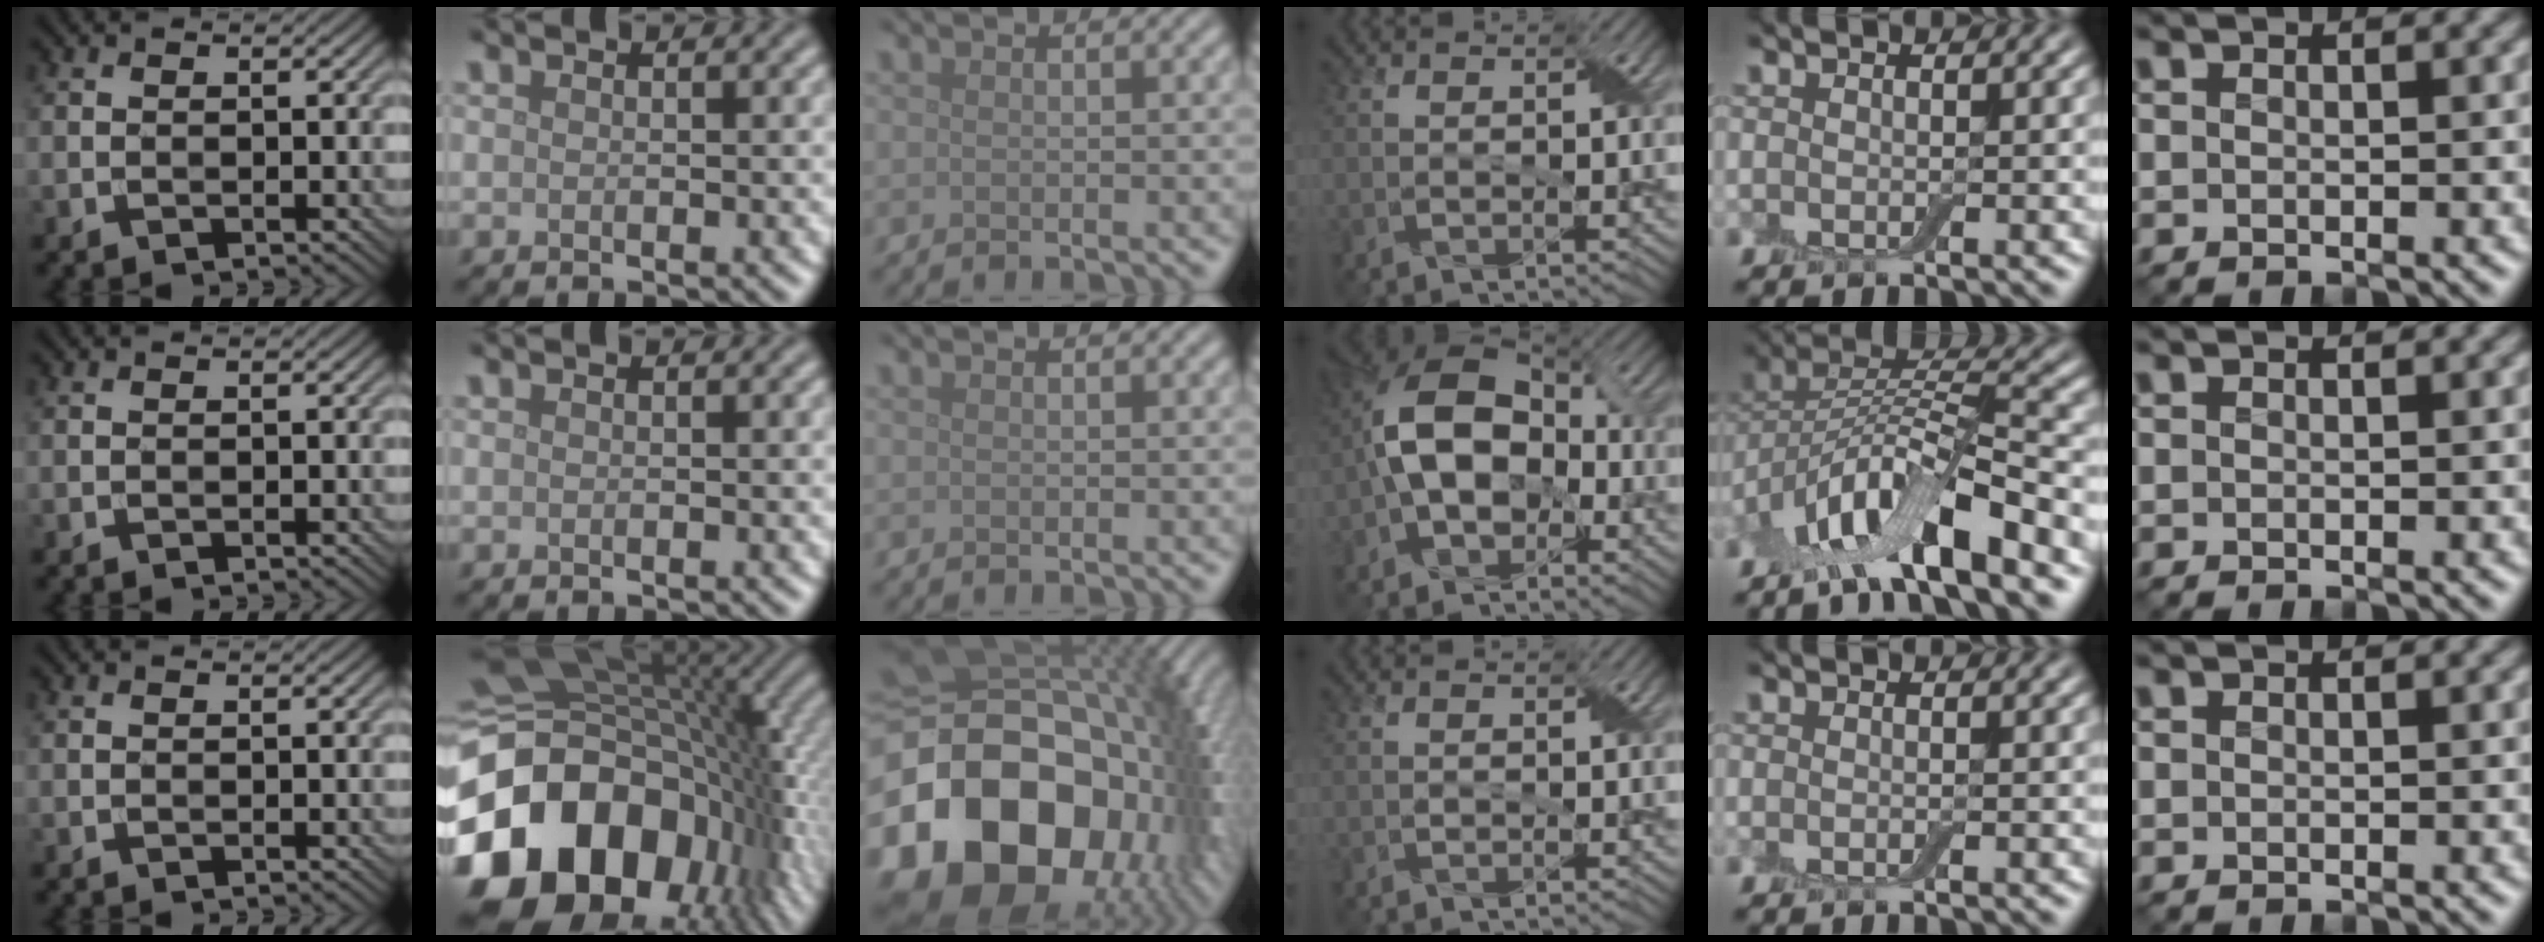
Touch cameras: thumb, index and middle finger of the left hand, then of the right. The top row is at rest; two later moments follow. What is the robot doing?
{"motion": "fold", "object": "cloth"}